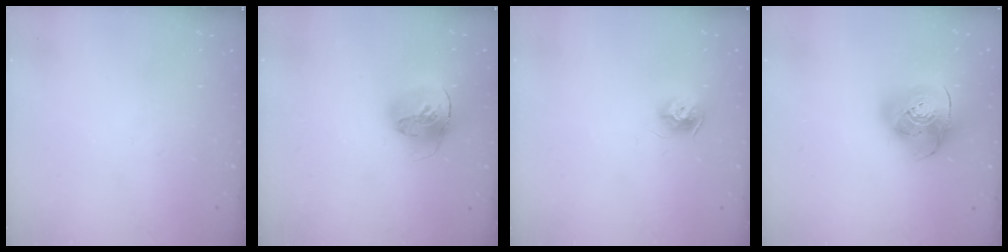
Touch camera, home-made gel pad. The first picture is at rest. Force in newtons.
{"total": 16.4, "press": 16.4, "slide": 1.6}
{"total": 8.7, "press": 8.7, "slide": 0.0}
{"total": 14.0, "press": 13.9, "slide": 1.8}